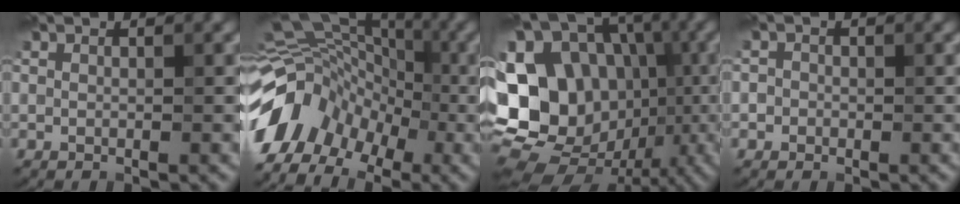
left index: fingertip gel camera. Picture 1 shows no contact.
{"total": 9.7, "force": [-5.0, 7.1, 4.4], "torque": [-0.081, 0.018, -0.107]}
{"total": 22.1, "force": [-3.0, 18.9, 11.1], "torque": [-0.211, 0.017, -0.074]}
{"total": 1.2, "force": [-0.3, 1.1, 0.2], "torque": [0.009, 0.002, -0.011]}